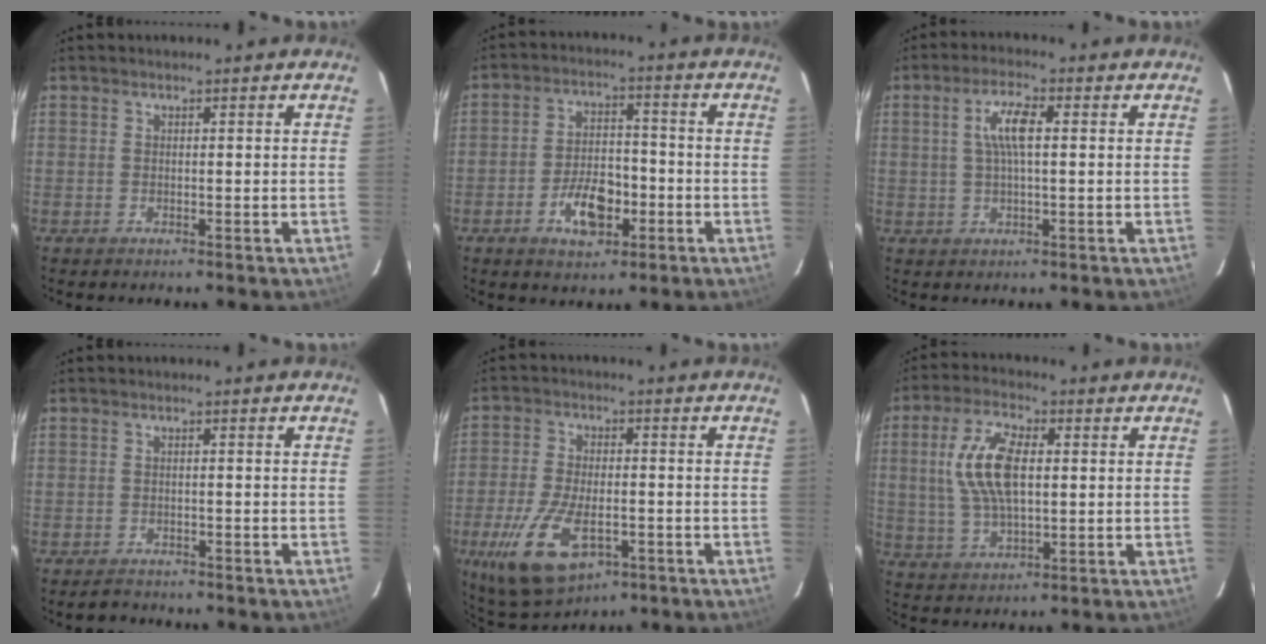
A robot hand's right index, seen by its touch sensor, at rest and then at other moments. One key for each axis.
{"total": 9.1, "fx": -3.9, "fy": 5.0, "fz": 6.5, "tx": -0.125, "ty": 0.010, "tz": -0.057}
{"total": 5.6, "fx": 1.0, "fy": 1.3, "fz": 5.4, "tx": -0.102, "ty": 0.007, "tz": 0.021}
{"total": 2.0, "fx": -1.8, "fy": 0.8, "fz": 0.1, "tx": -0.003, "ty": 0.002, "tz": -0.026}
{"total": 13.3, "fx": -5.6, "fy": 6.3, "fz": 10.4, "tx": -0.229, "ty": -0.026, "tz": -0.094}
{"total": 11.9, "fx": 1.7, "fy": 5.4, "fz": 10.4, "tx": -0.212, "ty": 0.010, "tz": 0.038}